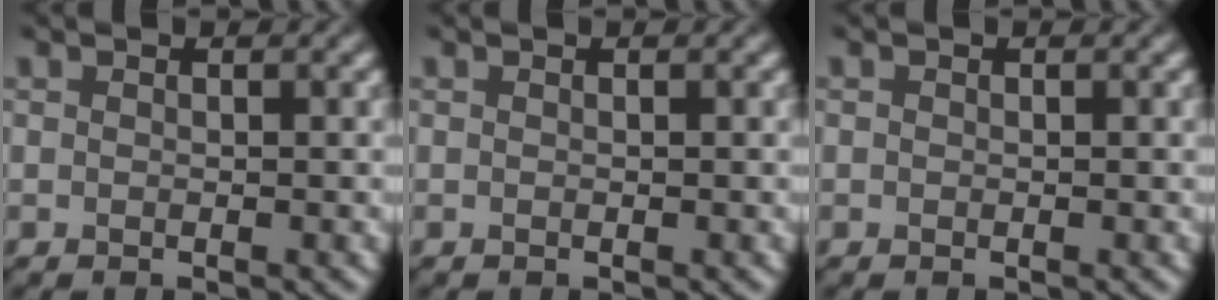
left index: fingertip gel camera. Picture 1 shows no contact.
{"total": 0.0}
{"total": 0.0}